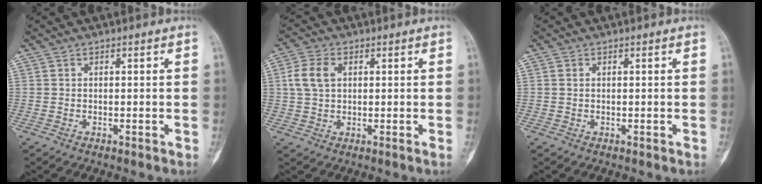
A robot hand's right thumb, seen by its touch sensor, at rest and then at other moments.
{"total": 5.5, "force": [1.3, 3.5, 4.0], "torque": [-0.089, 0.010, 0.023]}
{"total": 0.6, "force": [0.2, 0.4, 0.4], "torque": [-0.009, 0.003, 0.003]}